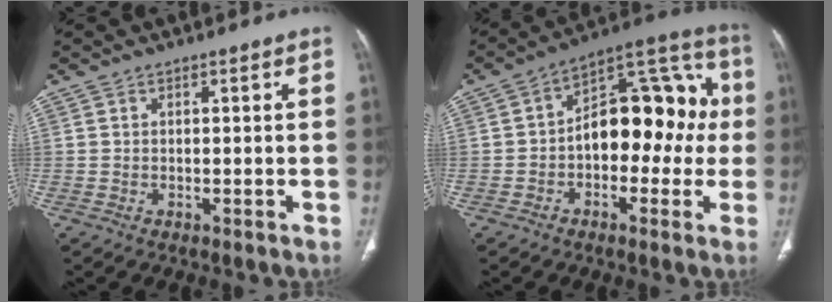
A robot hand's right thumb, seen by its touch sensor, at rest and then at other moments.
{"total": 17.4, "force": [-0.6, 10.5, 13.8], "torque": [-0.145, 0.056, -0.020]}